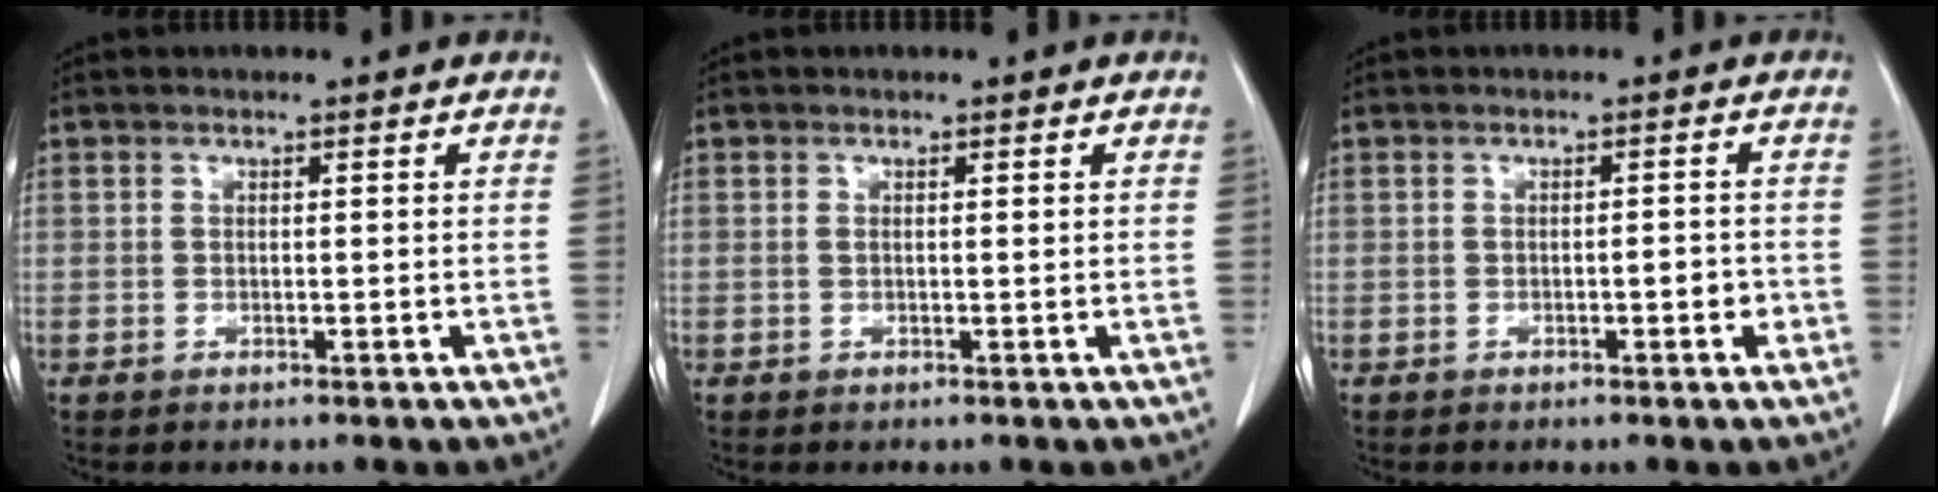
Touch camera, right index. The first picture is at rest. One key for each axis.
{"total": 0.6, "fx": 0.2, "fy": 0.2, "fz": 0.6, "tx": -0.012, "ty": 0.004, "tz": 0.006}
{"total": 1.9, "fx": -0.7, "fy": 0.7, "fz": 1.6, "tx": -0.025, "ty": 0.001, "tz": -0.009}